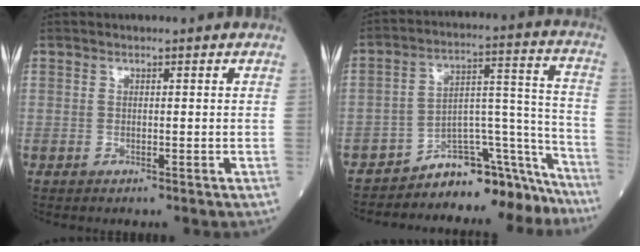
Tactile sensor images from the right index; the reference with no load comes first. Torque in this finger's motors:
{"motor_torque": [0.27, -0.60, 0.20, 0.00]}